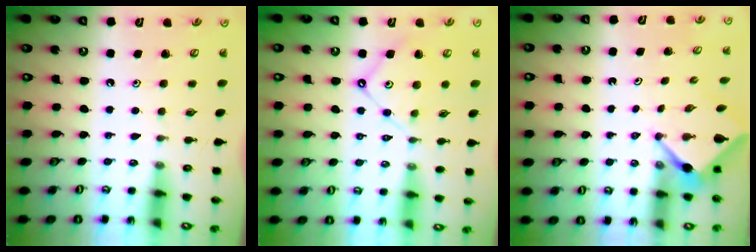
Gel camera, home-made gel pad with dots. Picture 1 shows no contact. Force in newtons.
{"total": 8.3, "press": 8.2, "slide": 0.9}
{"total": 2.5, "press": 2.5, "slide": 0.3}